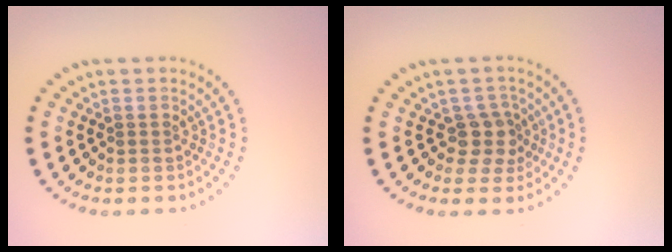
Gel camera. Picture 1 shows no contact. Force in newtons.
{"total": 2.5, "press": 2.0, "slide": 1.4}